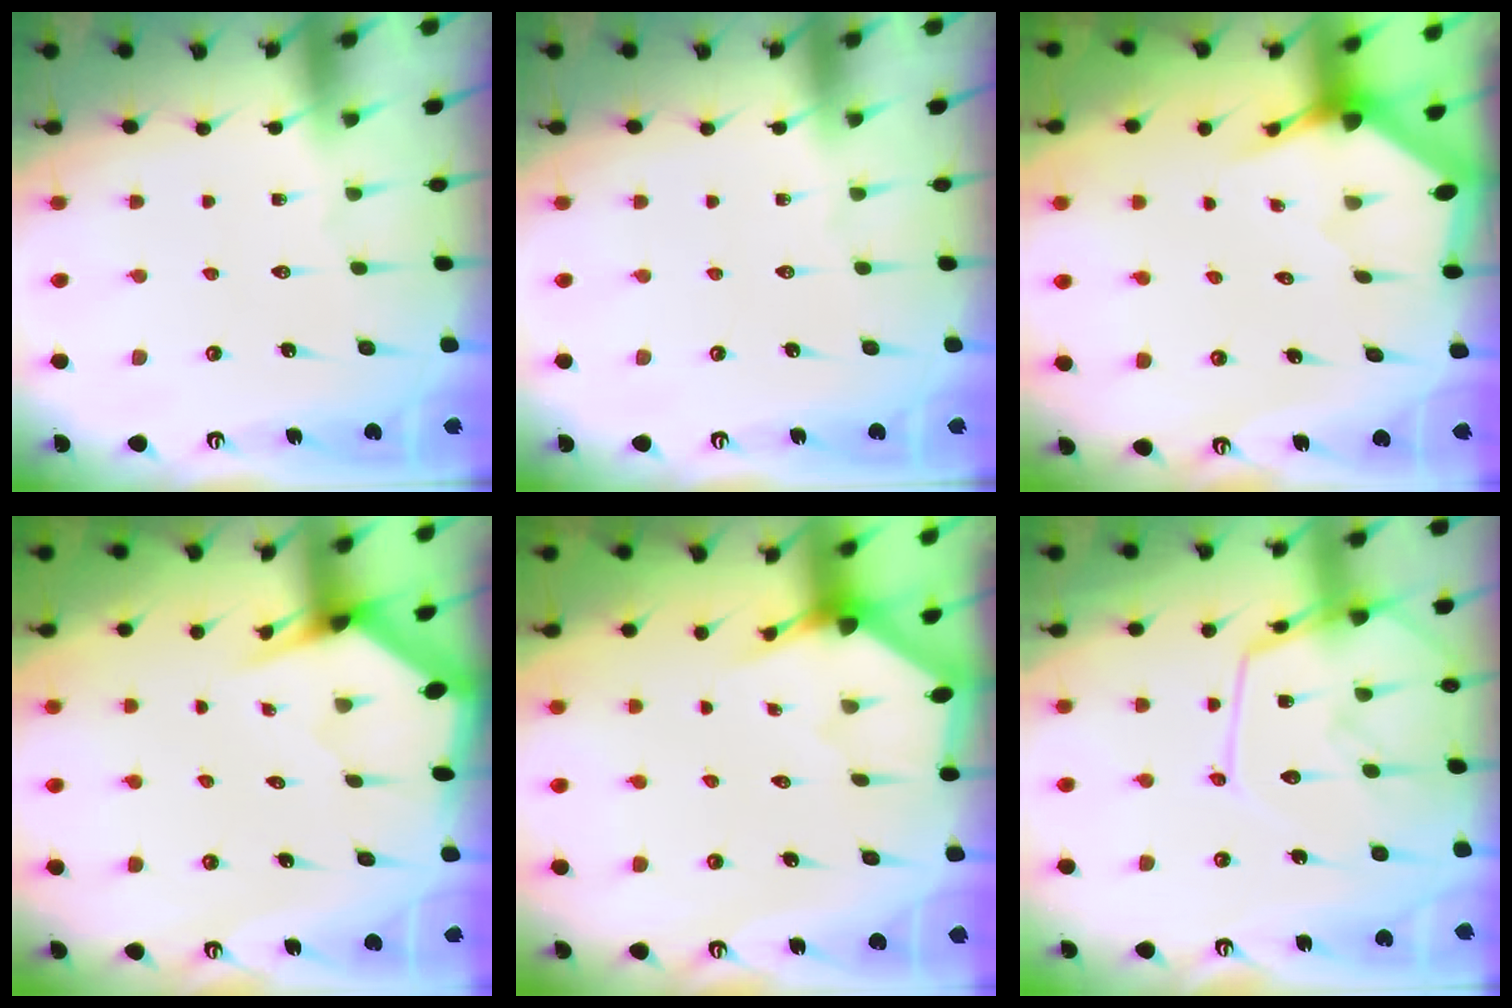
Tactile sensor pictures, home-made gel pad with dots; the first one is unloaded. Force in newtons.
{"total": 0.0}
{"total": 2.9, "press": 2.9, "slide": 0.1}
{"total": 2.8, "press": 2.8, "slide": 0.3}
{"total": 2.8, "press": 2.8, "slide": 0.2}
{"total": 15.3, "press": 15.2, "slide": 1.2}